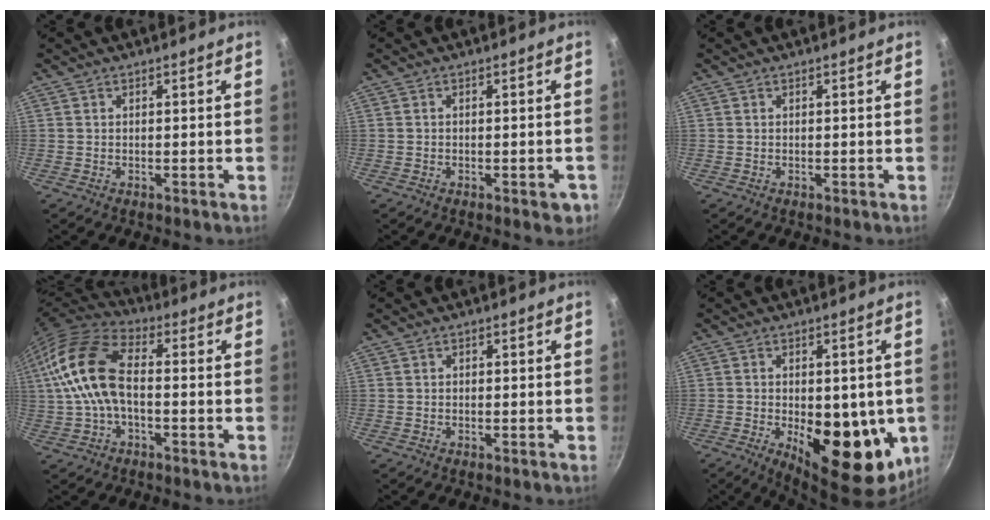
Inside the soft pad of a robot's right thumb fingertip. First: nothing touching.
{"total": 3.0, "force": [-1.3, 1.4, 2.3], "torque": [-0.021, 0.006, -0.014]}
{"total": 0.0}
{"total": 15.0, "force": [-0.3, 8.2, 12.6], "torque": [-0.248, 0.034, -0.021]}
{"total": 0.6, "force": [0.0, 0.5, 0.3], "torque": [-0.003, 0.005, 0.000]}
{"total": 18.9, "force": [-3.6, 9.1, 16.1], "torque": [-0.179, -0.016, -0.036]}